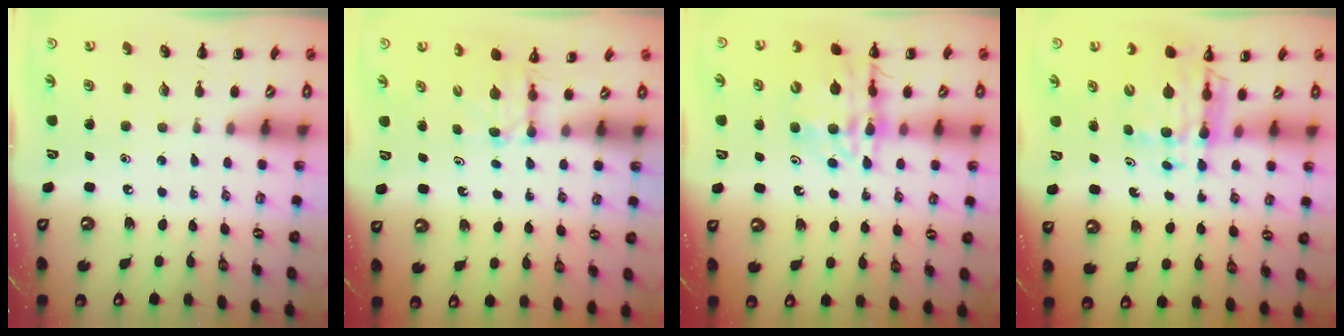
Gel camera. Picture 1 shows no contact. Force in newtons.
{"total": 2.8, "press": 2.6, "slide": 1.1}
{"total": 16.3, "press": 16.0, "slide": 3.1}
{"total": 9.3, "press": 8.9, "slide": 2.8}